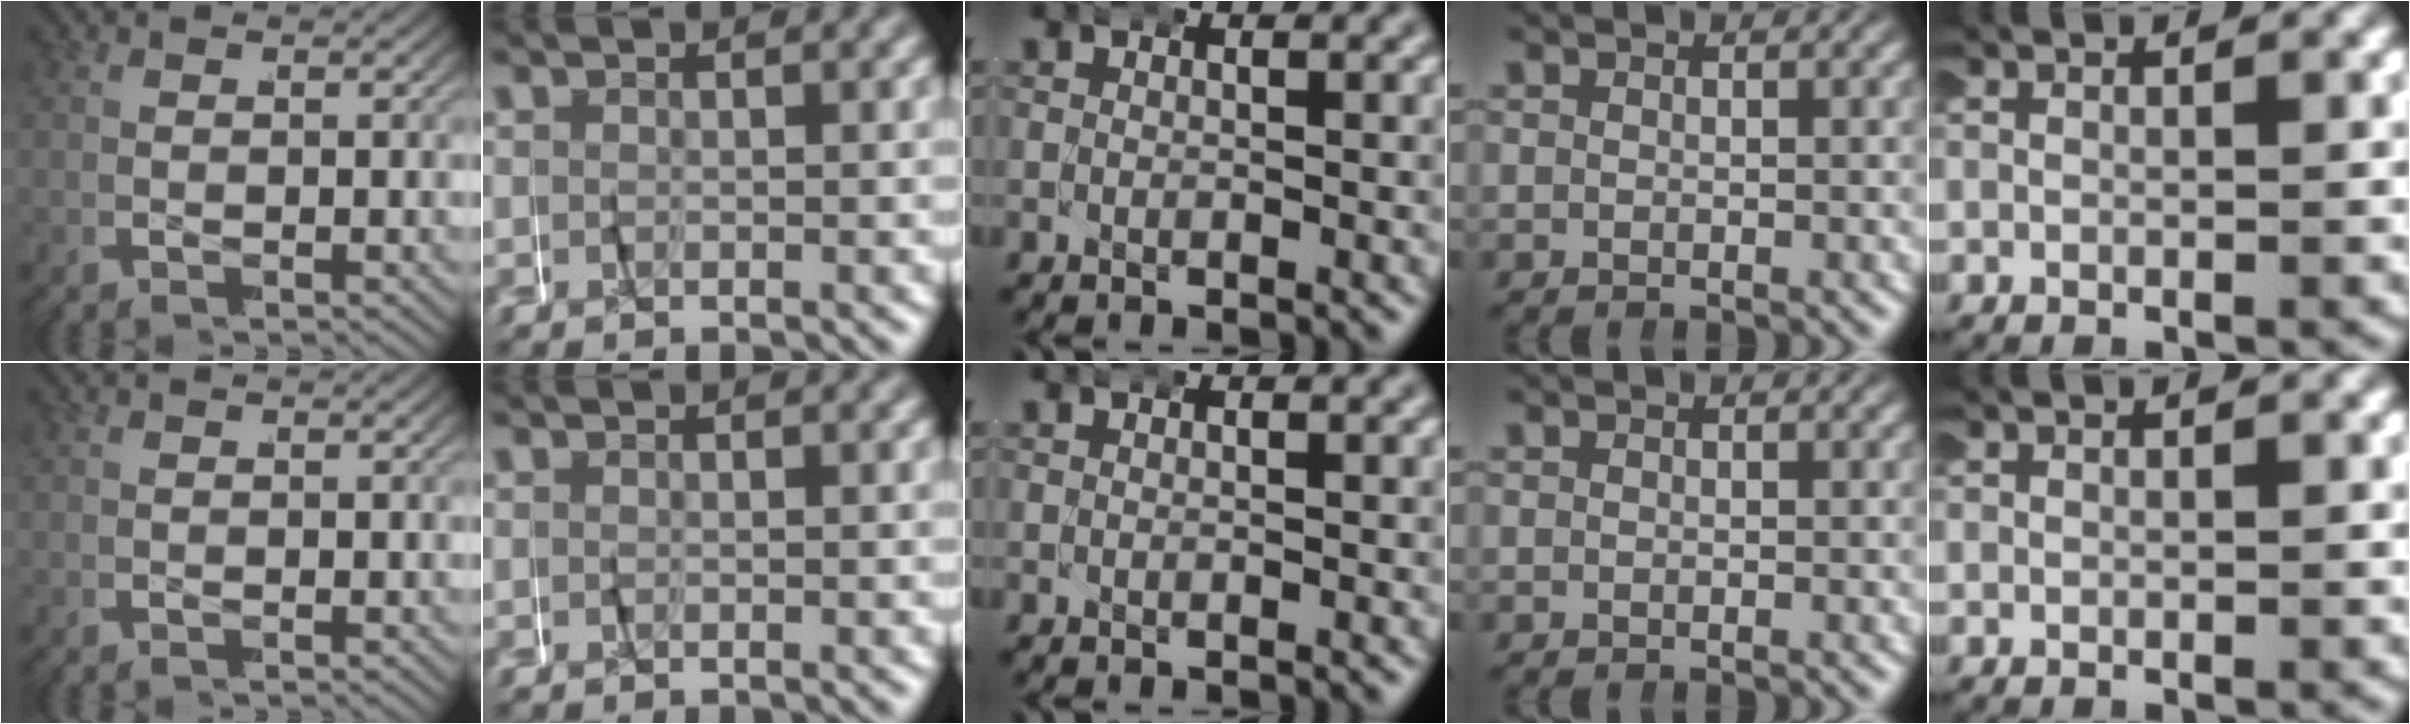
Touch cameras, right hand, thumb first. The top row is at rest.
{}